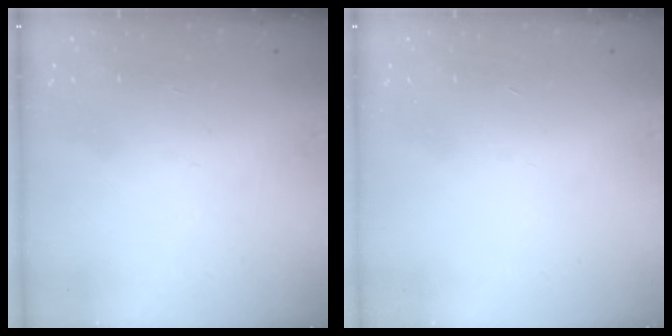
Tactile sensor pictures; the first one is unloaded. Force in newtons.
{"total": 0.0}